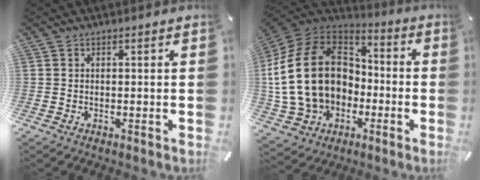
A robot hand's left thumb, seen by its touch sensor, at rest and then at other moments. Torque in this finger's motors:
{"motor_torque": [2.15, 2.86, 2.77, 0.00, 1.05]}